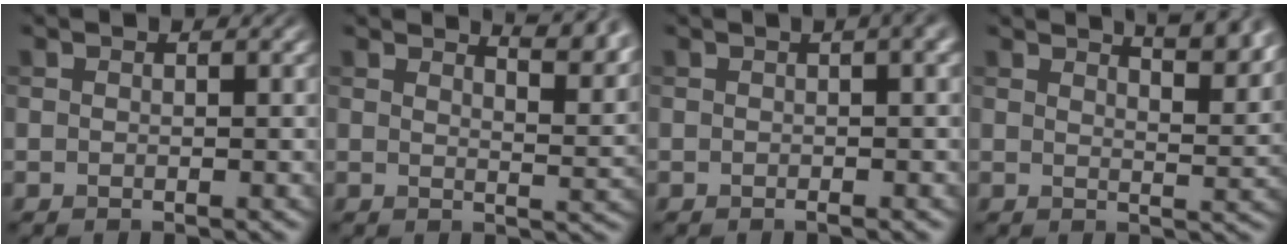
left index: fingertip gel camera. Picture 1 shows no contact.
{"total": 5.9, "force": [4.7, 1.6, 3.1], "torque": [-0.024, 0.014, 0.043]}
{"total": 5.8, "force": [1.0, 2.4, 5.2], "torque": [-0.029, 0.020, -0.011]}
{"total": 6.2, "force": [4.7, 1.9, 3.6], "torque": [-0.020, 0.021, 0.039]}